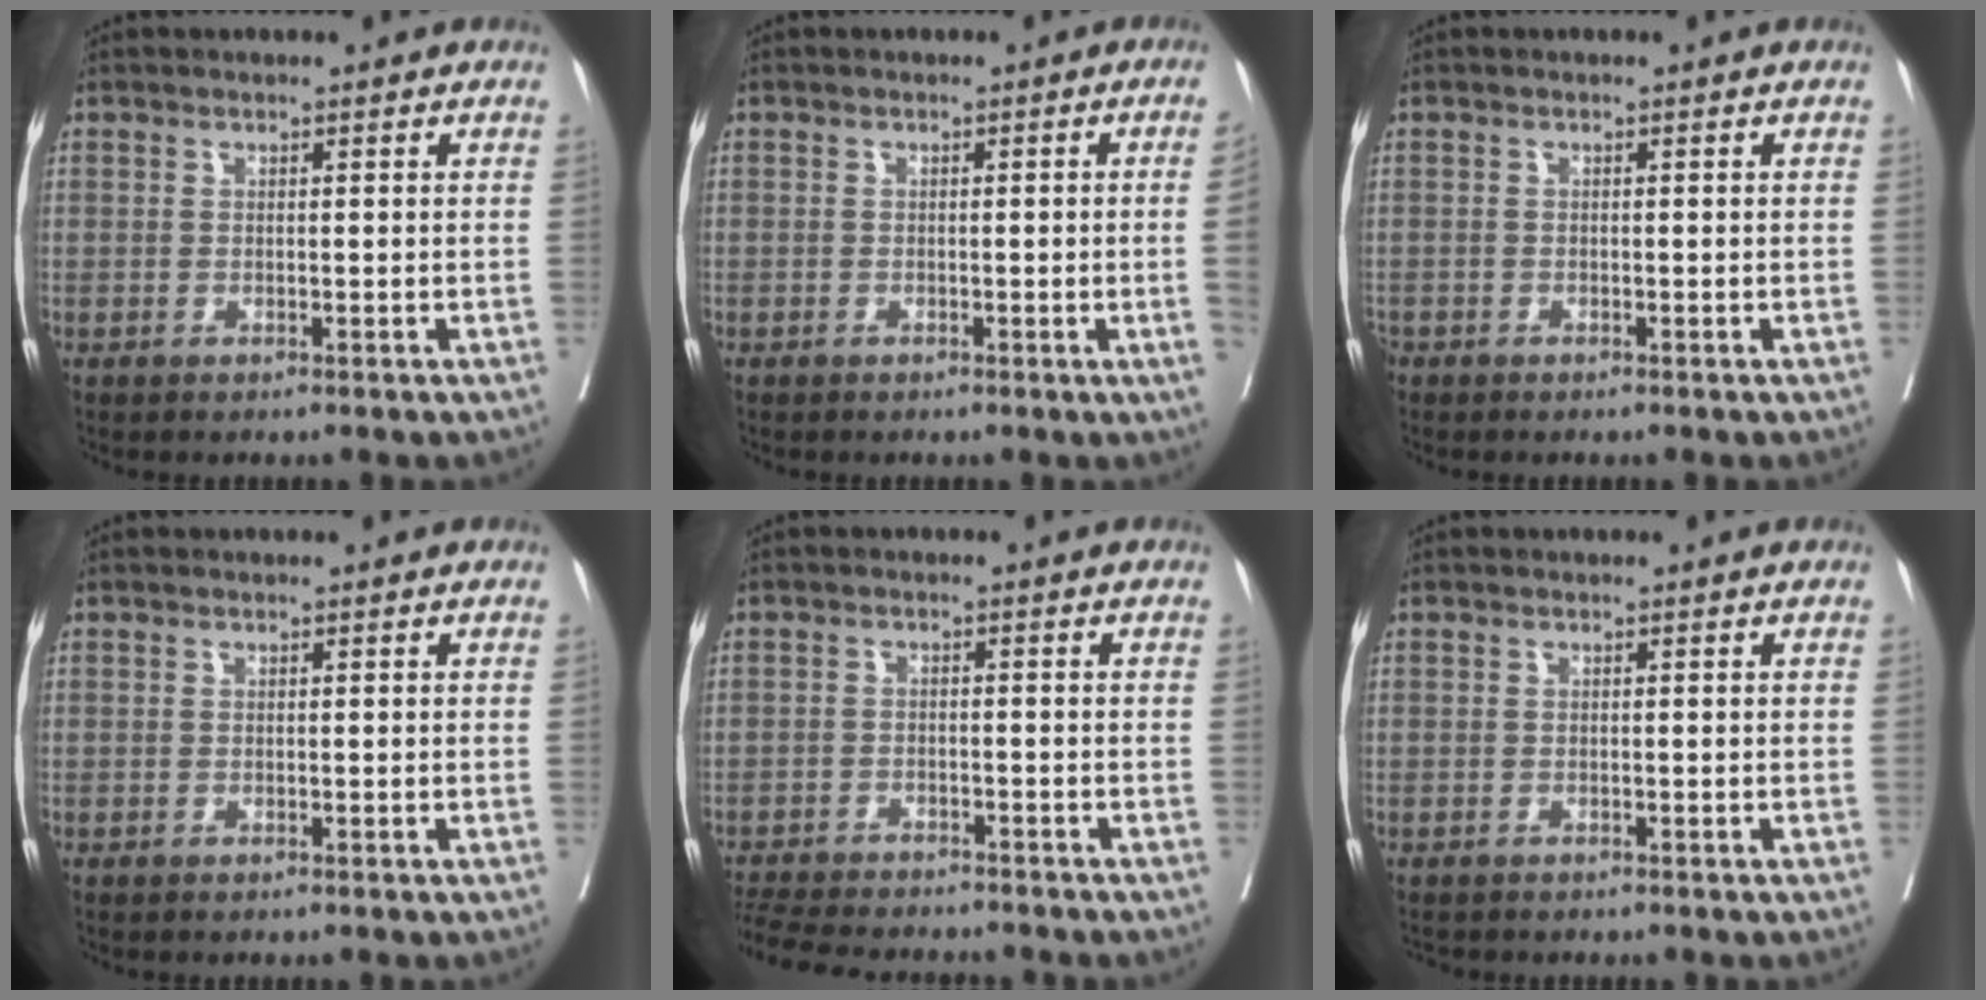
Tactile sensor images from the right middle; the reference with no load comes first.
{"total": 2.7, "force": [-0.4, -0.9, 2.5], "torque": [-0.030, -0.003, -0.003]}
{"total": 1.4, "force": [-1.1, 0.7, 0.3], "torque": [-0.011, -0.001, -0.022]}
{"total": 0.0}
{"total": 12.1, "force": [-11.1, 2.1, 4.4], "torque": [-0.083, -0.012, -0.162]}
{"total": 1.1, "force": [-1.1, 0.3, 0.2], "torque": [-0.013, -0.004, -0.018]}